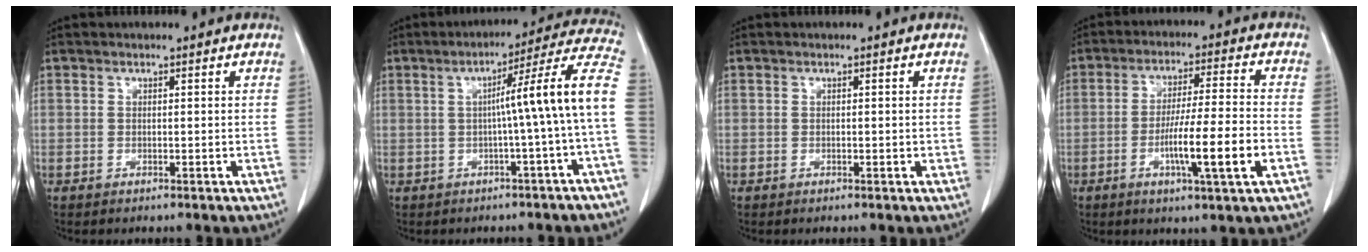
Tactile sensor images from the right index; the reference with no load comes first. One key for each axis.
{"total": 12.0, "fx": -0.7, "fy": -2.0, "fz": 11.8, "tx": -0.147, "ty": 0.026, "tz": -0.016}
{"total": 1.0, "fx": -0.1, "fy": 0.4, "fz": 0.9, "tx": -0.014, "ty": 0.001, "tz": -0.001}
{"total": 12.9, "fx": -4.1, "fy": 0.0, "fz": 12.3, "tx": -0.212, "ty": -0.005, "tz": -0.071}